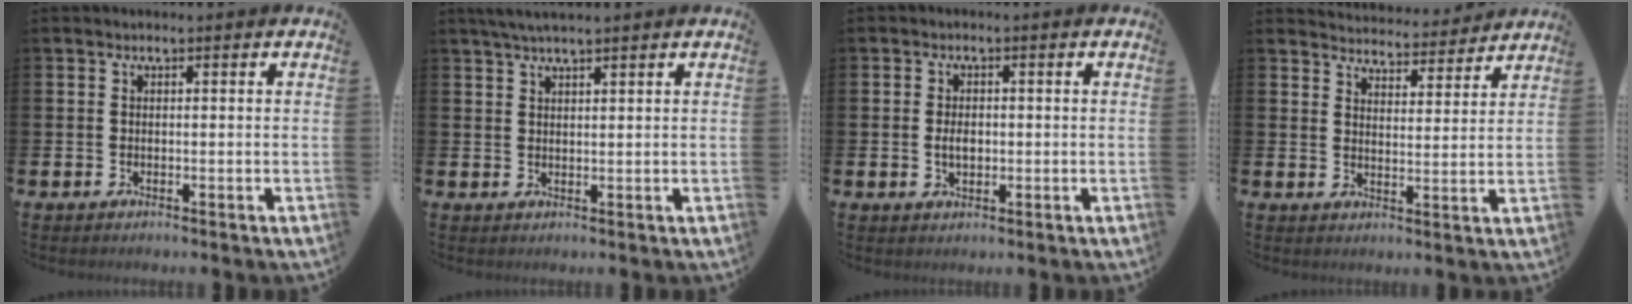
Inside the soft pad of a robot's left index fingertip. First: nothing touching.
{"total": 3.0, "force": [2.5, 0.3, 1.6], "torque": [-0.041, 0.002, 0.048]}
{"total": 2.4, "force": [-0.1, 1.5, 1.9], "torque": [-0.024, 0.002, -0.006]}
{"total": 4.6, "force": [4.6, 0.6, -0.1], "torque": [-0.013, -0.037, 0.079]}